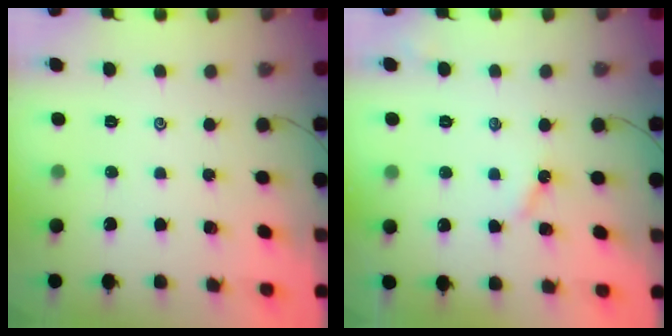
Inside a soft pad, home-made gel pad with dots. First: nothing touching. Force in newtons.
{"total": 3.6, "press": 3.6, "slide": 0.6}